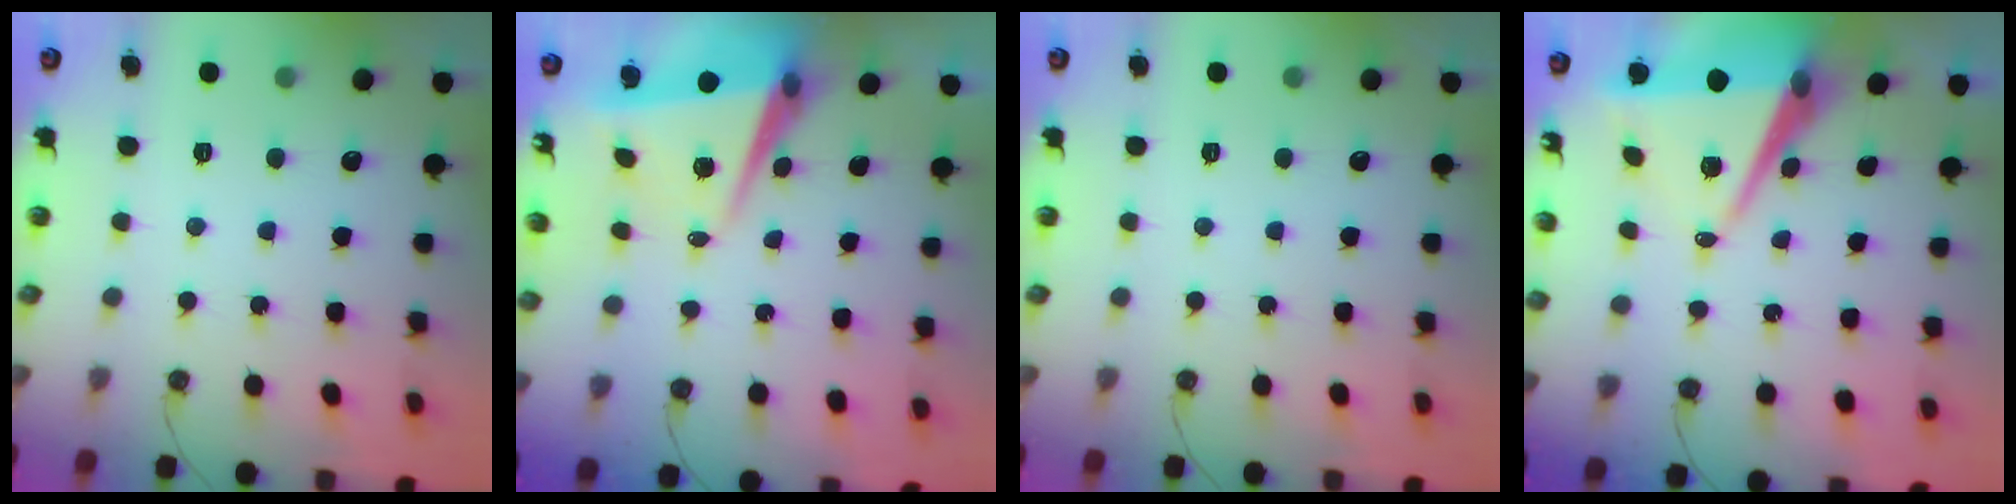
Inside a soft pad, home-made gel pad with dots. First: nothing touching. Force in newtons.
{"total": 6.9, "press": 6.8, "slide": 1.1}
{"total": 0.0}
{"total": 9.3, "press": 8.2, "slide": 4.3}